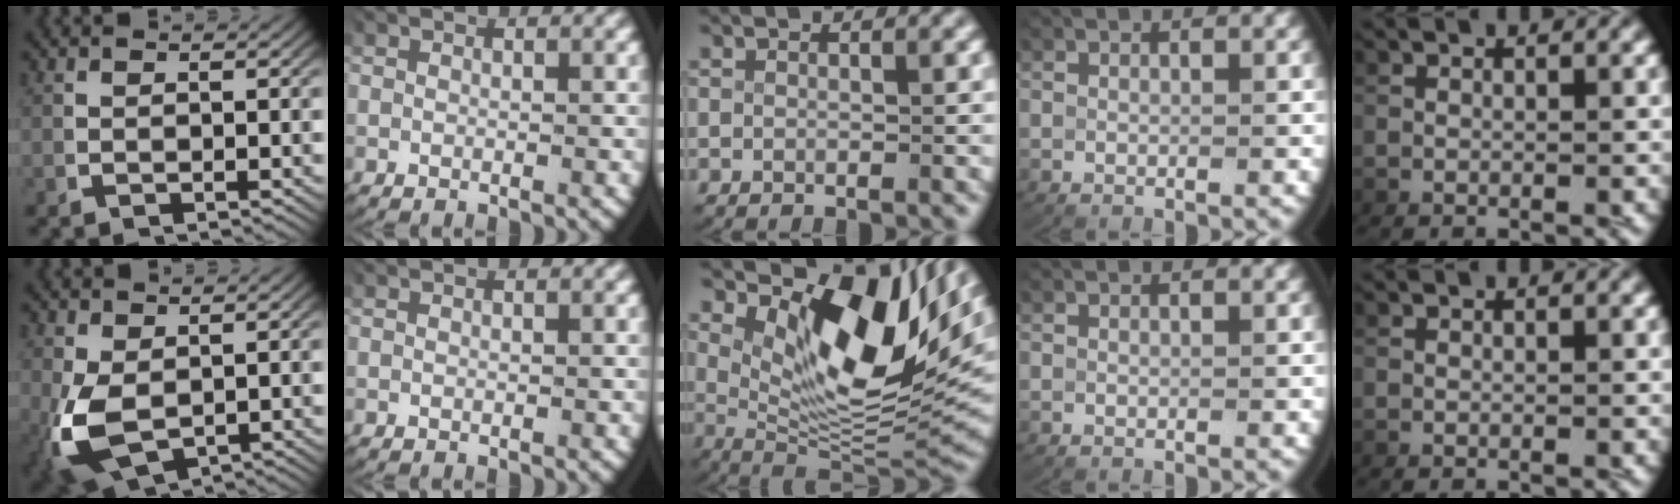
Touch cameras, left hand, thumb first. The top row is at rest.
{"thumb": {"total": 7.3, "force": [-1.7, 4.7, 5.2], "torque": [-0.135, -0.042, -0.002]}, "middle": {"total": 14.7, "force": [4.5, 7.1, 12.1], "torque": [-0.165, -0.001, 0.069]}}